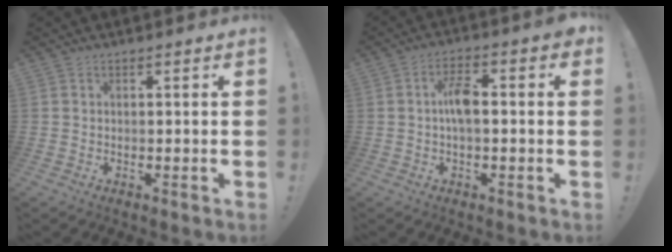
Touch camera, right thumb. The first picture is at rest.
{"total": 7.6, "force": [-0.2, 3.4, 6.8], "torque": [-0.114, 0.009, -0.007]}